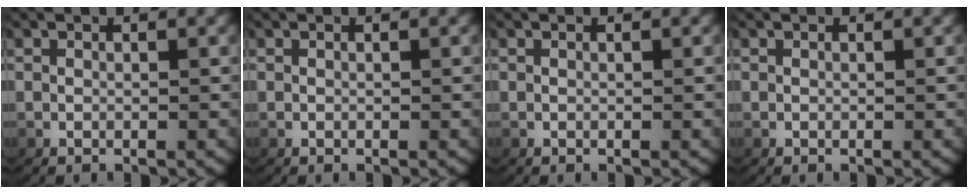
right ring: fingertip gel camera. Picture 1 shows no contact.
{"total": 0.0}
{"total": 0.0}
{"total": 0.0}